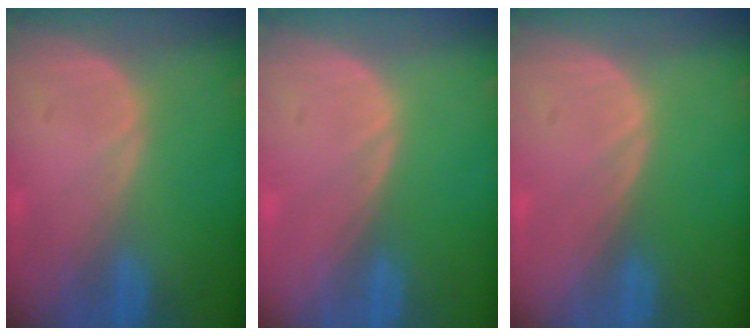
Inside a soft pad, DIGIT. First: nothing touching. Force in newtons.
{"total": 0.0}
{"total": 0.0}